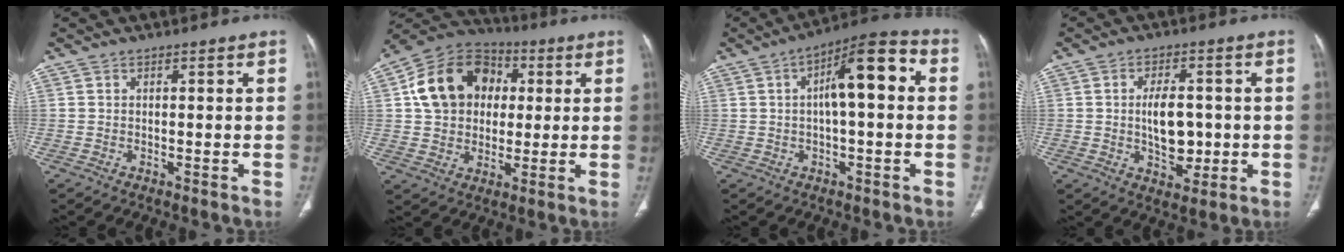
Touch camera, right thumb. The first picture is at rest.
{"total": 16.4, "force": [2.9, 13.1, 9.5], "torque": [-0.145, 0.017, 0.042]}
{"total": 11.8, "force": [1.6, 4.0, 11.0], "torque": [-0.160, 0.035, 0.014]}
{"total": 8.5, "force": [-0.2, 5.0, 6.9], "torque": [-0.091, 0.000, 0.004]}